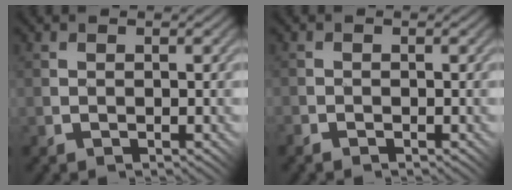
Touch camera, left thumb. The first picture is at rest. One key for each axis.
{"total": 1.3, "fx": -1.2, "fy": 0.5, "fz": 0.3, "tx": -0.007, "ty": 0.000, "tz": -0.024}